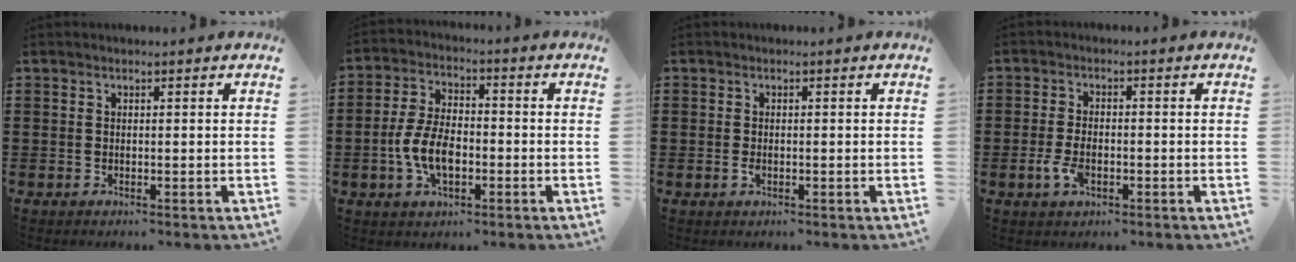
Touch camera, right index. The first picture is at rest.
{"total": 7.7, "force": [-2.0, 4.2, 6.1], "torque": [-0.140, 0.003, -0.043]}
{"total": 1.0, "force": [-0.3, 0.5, 0.8], "torque": [-0.018, -0.005, -0.005]}
{"total": 3.7, "force": [-1.4, 1.8, 2.9], "torque": [-0.073, -0.009, -0.028]}